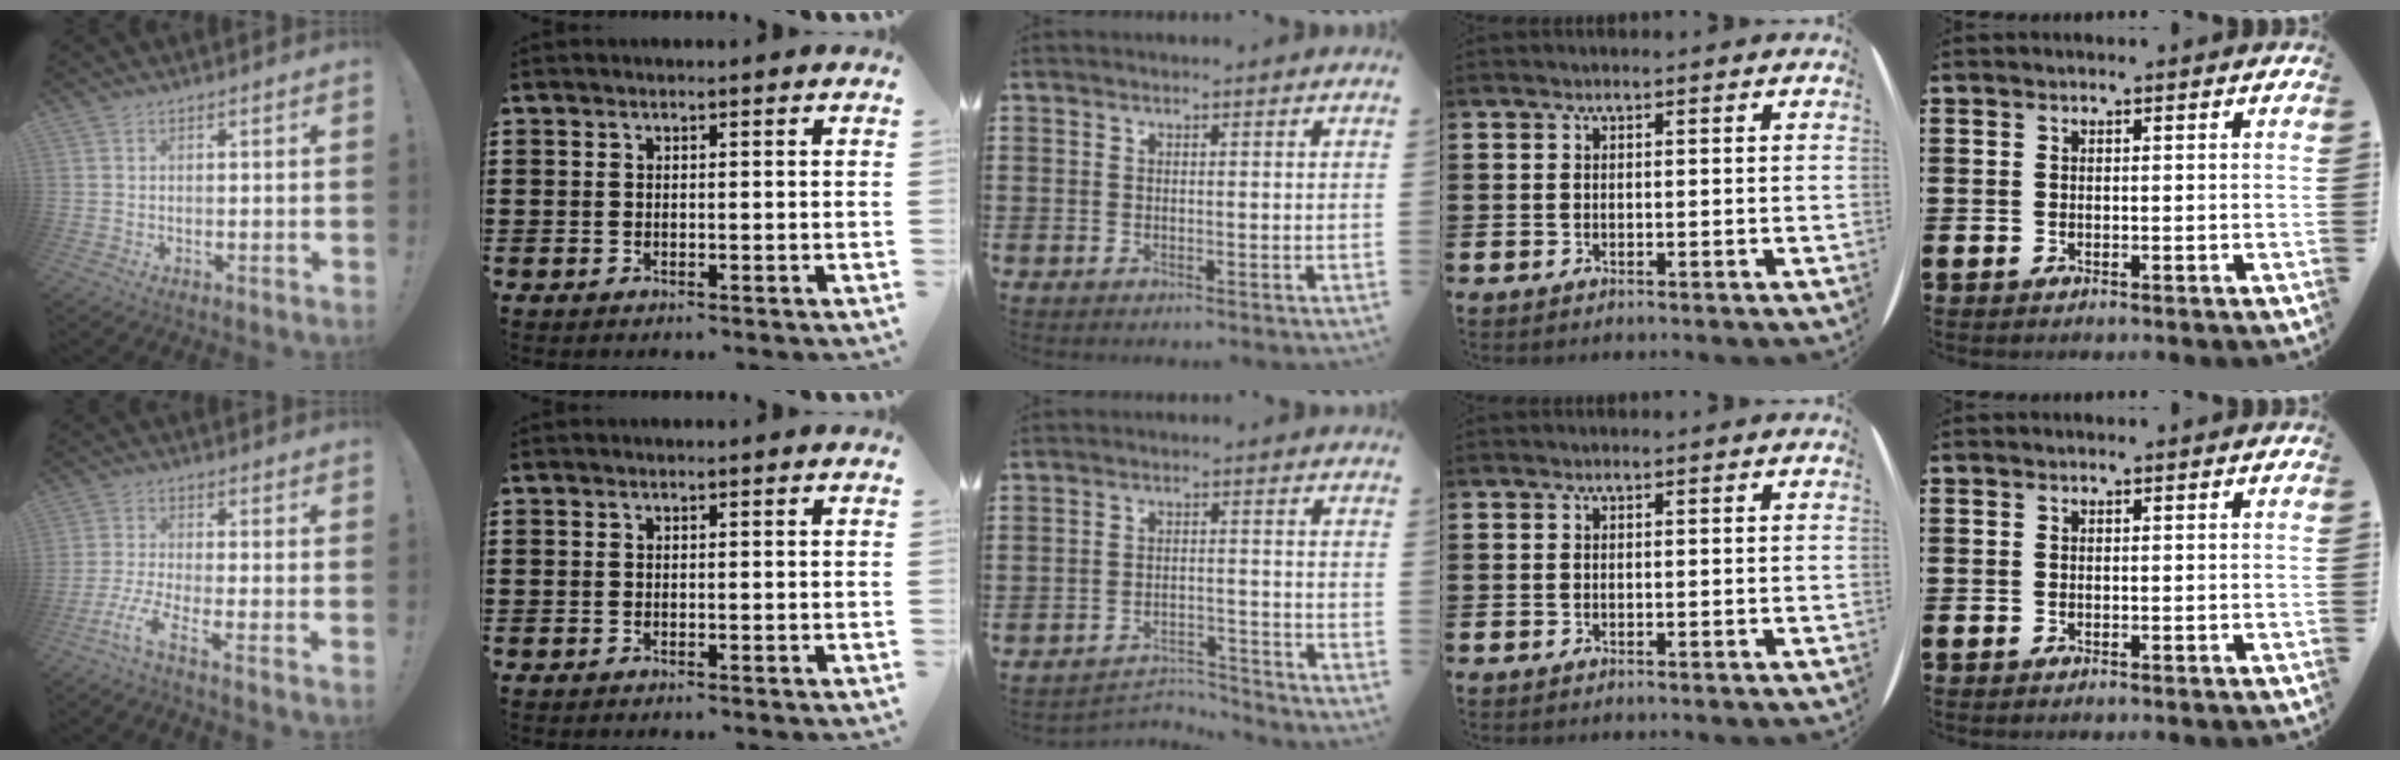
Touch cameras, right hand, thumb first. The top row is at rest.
{"thumb": {"total": 6.5, "force": [-3.9, 0.1, 5.2], "torque": [-0.127, -0.008, -0.076]}, "middle": {"total": 3.3, "force": [-3.3, 0.4, 0.4], "torque": [-0.012, 0.003, -0.070]}}